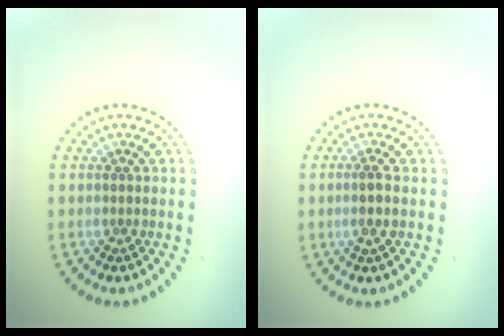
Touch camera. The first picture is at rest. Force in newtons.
{"total": 1.3, "press": 1.1, "slide": 0.7}